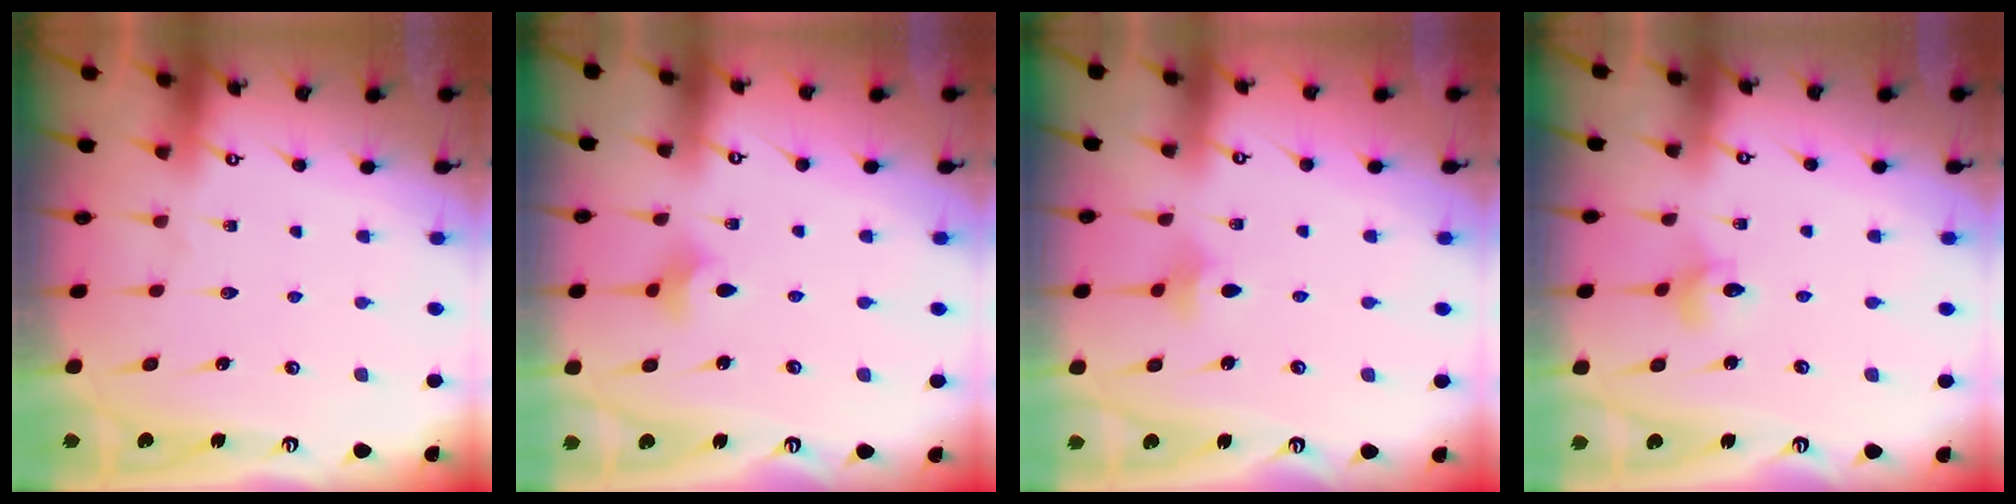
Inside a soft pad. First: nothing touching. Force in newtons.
{"total": 4.2, "press": 4.1, "slide": 0.8}
{"total": 5.1, "press": 5.0, "slide": 0.9}
{"total": 3.9, "press": 3.9, "slide": 0.3}